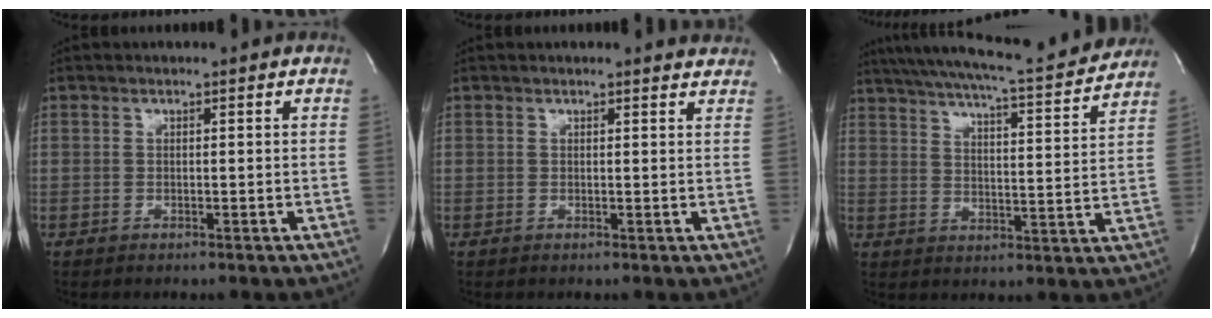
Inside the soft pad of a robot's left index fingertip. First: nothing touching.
{"total": 3.6, "force": [3.5, 0.4, 0.4], "torque": [-0.006, -0.006, 0.022]}
{"total": 19.6, "force": [17.9, 0.9, 8.0], "torque": [-0.135, -0.017, 0.245]}